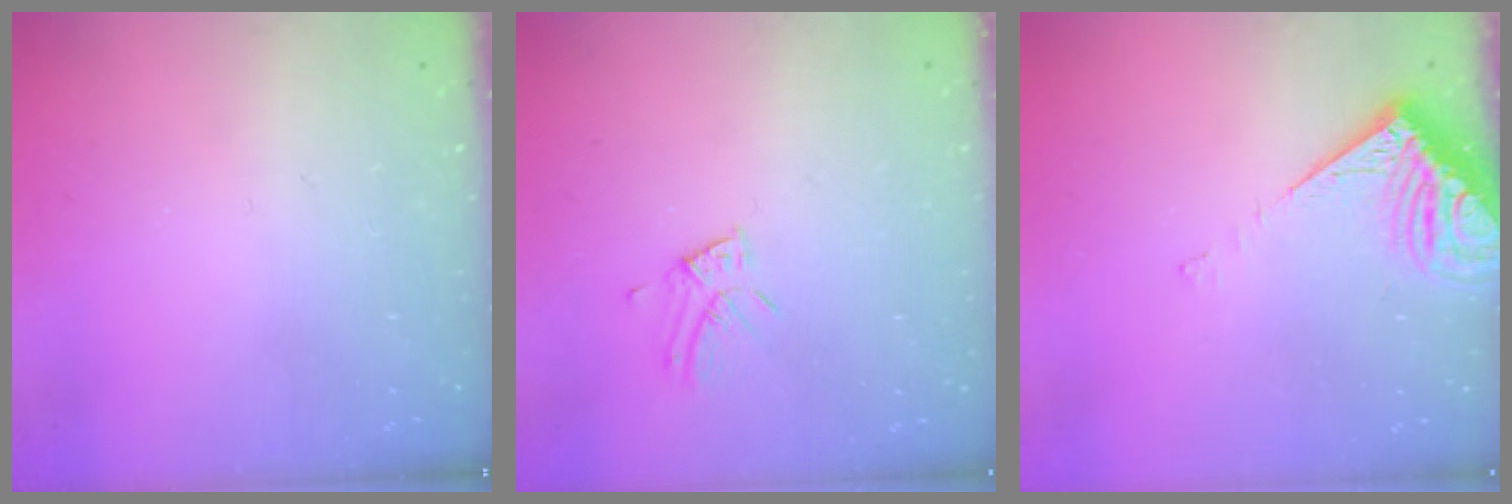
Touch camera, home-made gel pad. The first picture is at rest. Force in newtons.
{"total": 4.3, "press": 4.3, "slide": 0.4}
{"total": 7.7, "press": 7.6, "slide": 0.9}